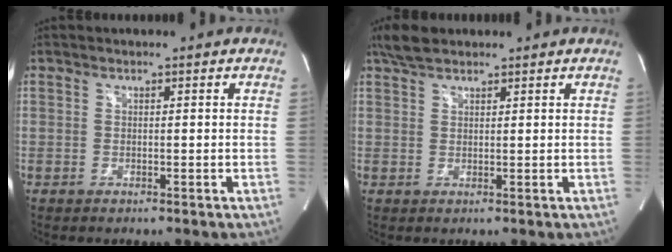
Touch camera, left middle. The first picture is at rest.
{"total": 3.6, "force": [2.9, 1.3, 1.6], "torque": [-0.040, 0.015, 0.057]}